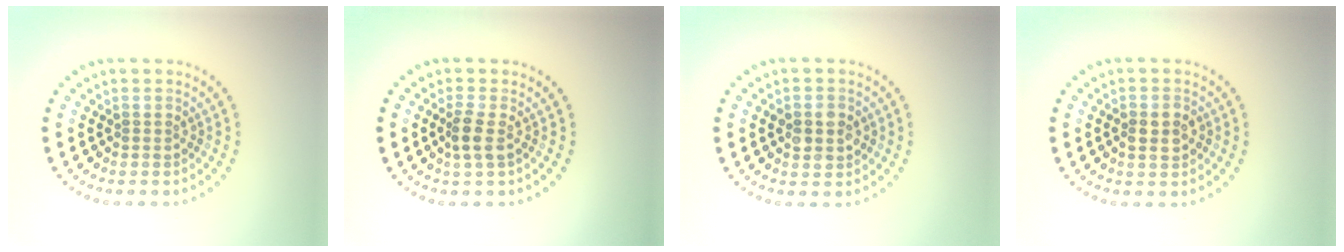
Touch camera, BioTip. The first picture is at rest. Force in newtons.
{"total": 1.8, "press": 1.5, "slide": 1.0}
{"total": 2.1, "press": 2.1, "slide": 0.2}
{"total": 2.1, "press": 2.1, "slide": 0.2}